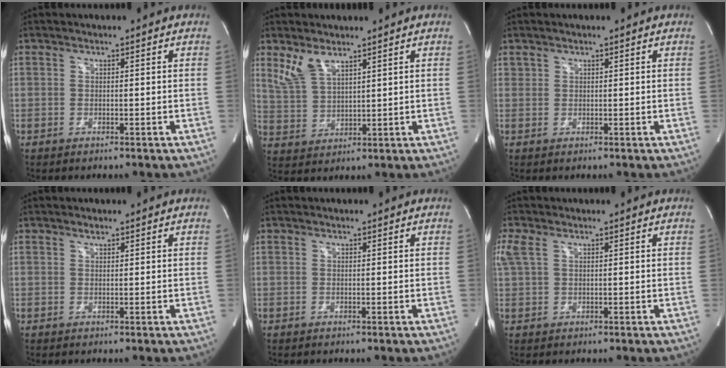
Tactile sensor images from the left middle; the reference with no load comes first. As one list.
[{"total": 5.2, "force": [3.7, 1.8, 3.2], "torque": [-0.079, 0.003, 0.087]}, {"total": 0.6, "force": [0.5, 0.4, 0.0], "torque": [0.003, 0.002, 0.010]}, {"total": 0.6, "force": [0.5, 0.2, 0.2], "torque": [-0.008, -0.001, 0.010]}, {"total": 0.0}, {"total": 3.4, "force": [1.6, 1.7, 2.4], "torque": [-0.082, 0.030, 0.043]}]